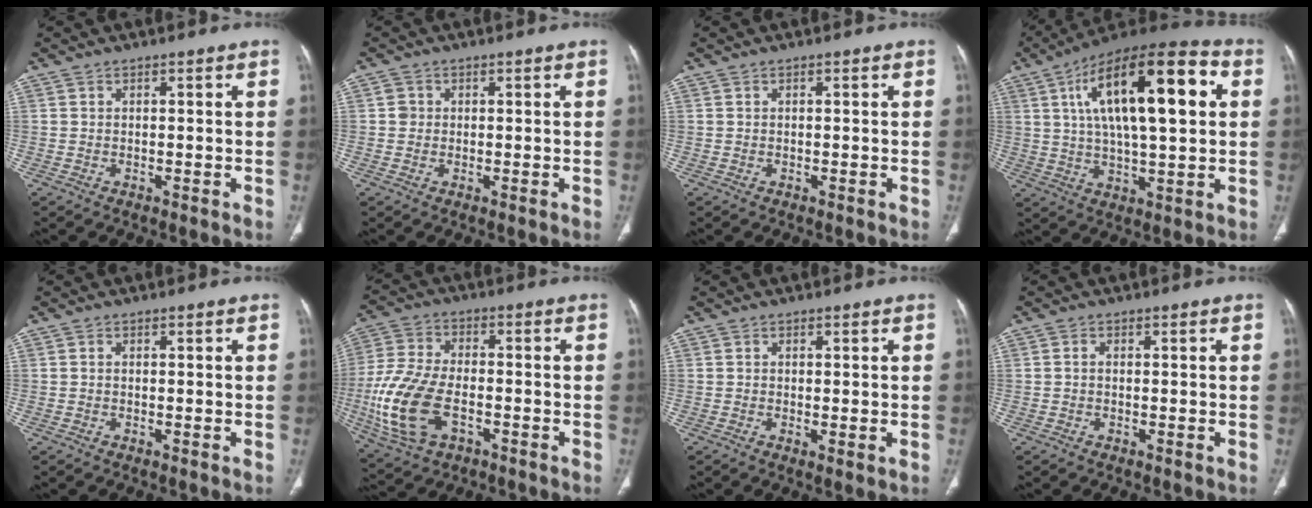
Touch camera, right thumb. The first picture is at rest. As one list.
[{"total": 1.5, "force": [0.2, 1.5, 0.3], "torque": [0.002, 0.003, 0.002]}, {"total": 0.0}, {"total": 23.7, "force": [6.1, 8.6, 21.2], "torque": [-0.342, 0.015, 0.089]}, {"total": 0.0}, {"total": 16.0, "force": [-4.3, 9.2, 12.4], "torque": [-0.273, 0.010, -0.079]}, {"total": 1.3, "force": [-0.2, 0.4, 1.2], "torque": [-0.025, -0.007, -0.003]}, {"total": 0.8, "force": [-0.1, 0.5, 0.5], "torque": [-0.009, 0.001, -0.005]}]